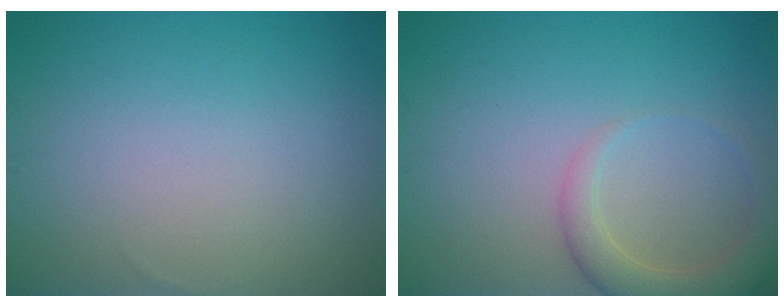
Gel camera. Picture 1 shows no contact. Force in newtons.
{"total": 3.8, "press": 3.8, "slide": 0.4}